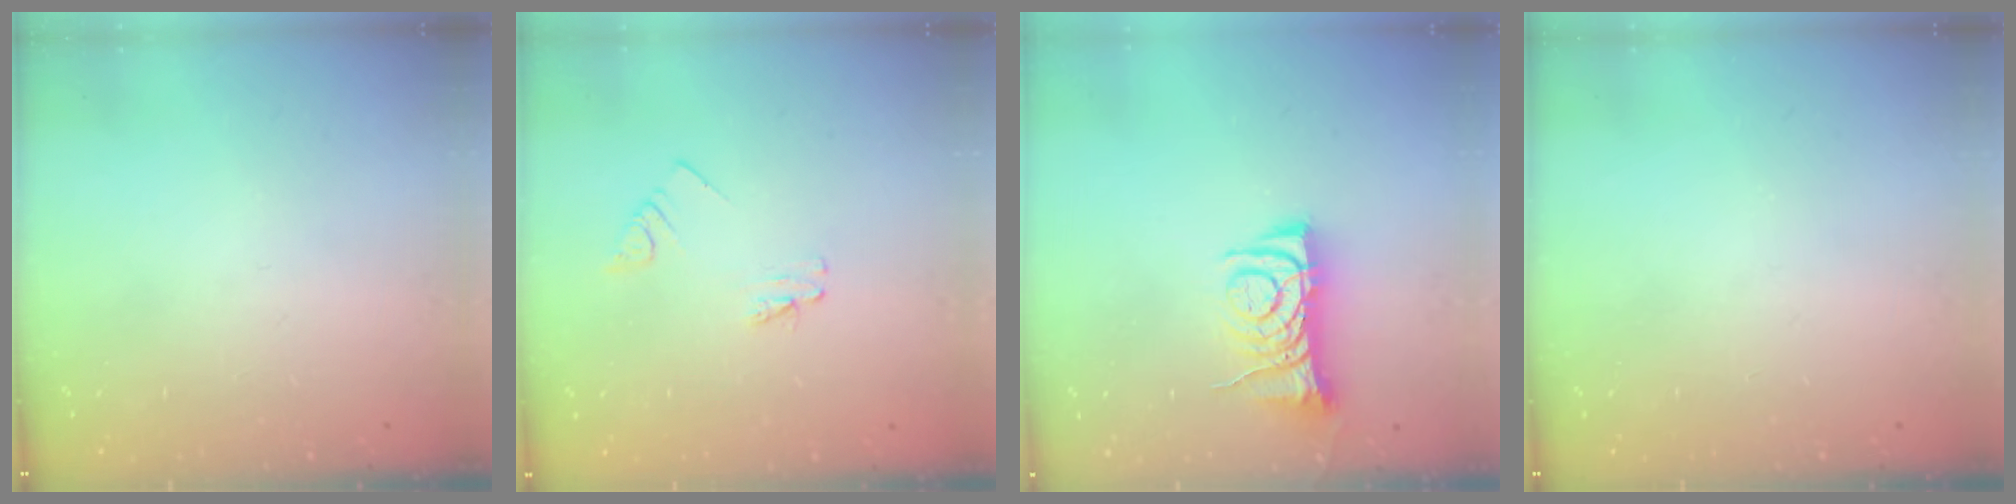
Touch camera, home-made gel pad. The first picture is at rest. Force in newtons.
{"total": 1.8, "press": 1.8, "slide": 0.1}
{"total": 7.7, "press": 7.6, "slide": 0.8}
{"total": 0.0}